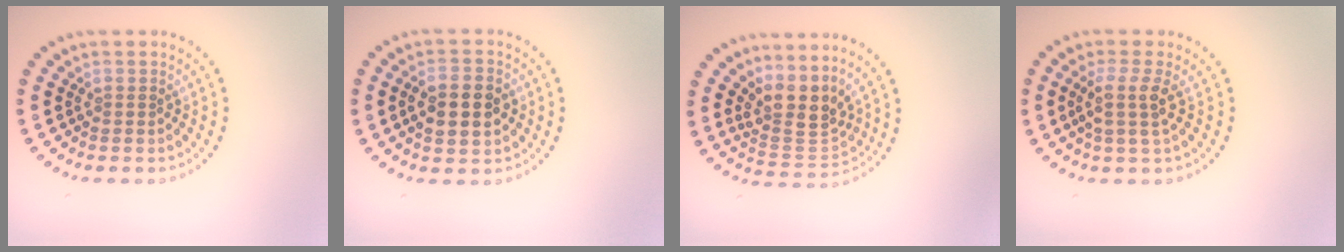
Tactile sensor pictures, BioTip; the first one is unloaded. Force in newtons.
{"total": 4.0, "press": 4.0, "slide": 0.1}
{"total": 3.8, "press": 2.9, "slide": 2.4}
{"total": 2.5, "press": 1.9, "slide": 1.6}